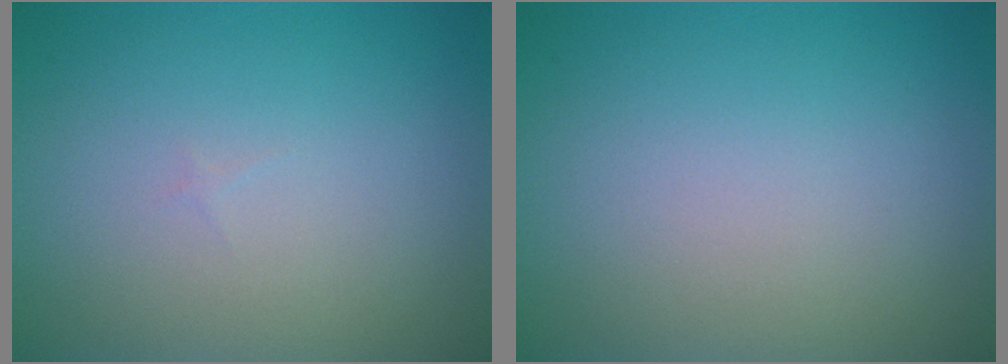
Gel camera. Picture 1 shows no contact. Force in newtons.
{"total": 0.0}